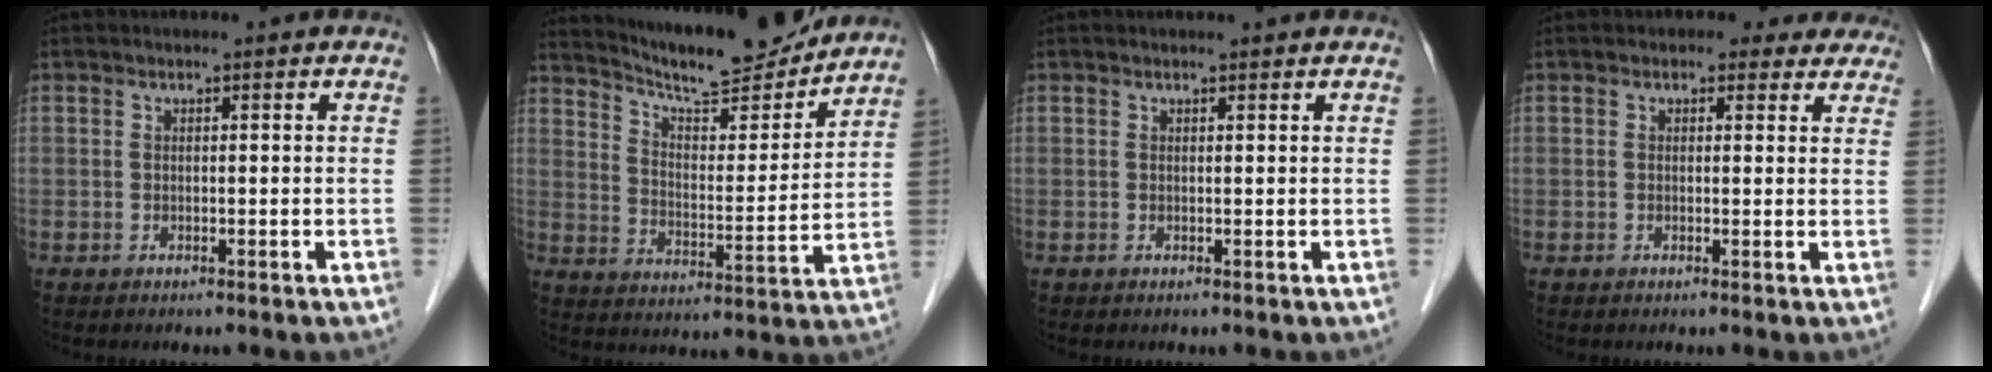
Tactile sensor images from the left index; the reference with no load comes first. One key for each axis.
{"total": 16.0, "fx": 15.0, "fy": 1.6, "fz": 5.4, "tx": -0.090, "ty": -0.013, "tz": 0.225}
{"total": 0.8, "fx": 0.8, "fy": 0.0, "fz": 0.1, "tx": -0.008, "ty": 0.001, "tz": 0.010}
{"total": 4.9, "fx": 4.2, "fy": 2.6, "fz": 0.5, "tx": 0.015, "ty": 0.001, "tz": 0.027}